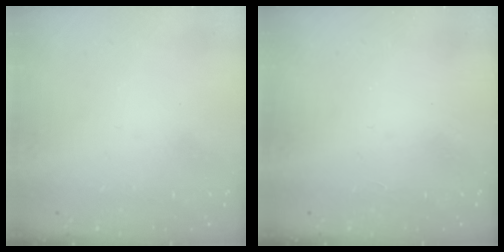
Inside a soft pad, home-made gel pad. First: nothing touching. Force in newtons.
{"total": 1.2, "press": 1.2, "slide": 0.1}